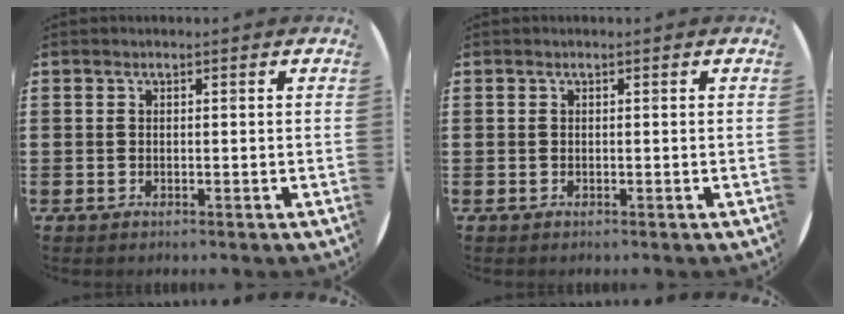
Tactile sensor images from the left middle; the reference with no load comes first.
{"total": 0.0}